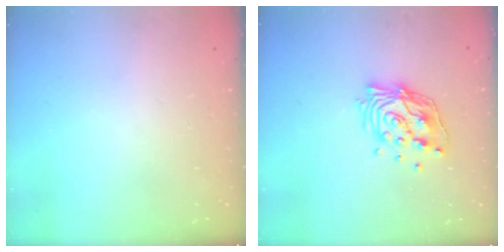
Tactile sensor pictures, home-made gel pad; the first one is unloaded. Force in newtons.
{"total": 13.1, "press": 13.1, "slide": 1.2}